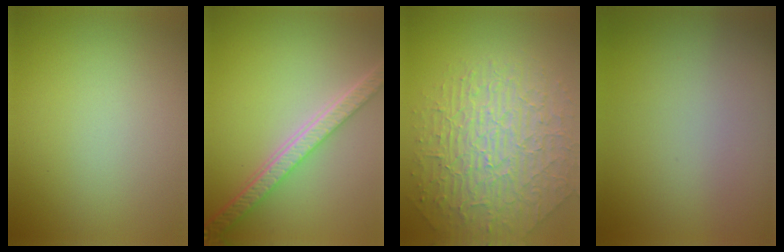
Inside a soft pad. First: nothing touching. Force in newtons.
{"total": 5.5, "press": 4.1, "slide": 3.6}
{"total": 6.1, "press": 5.3, "slide": 3.1}
{"total": 0.0}